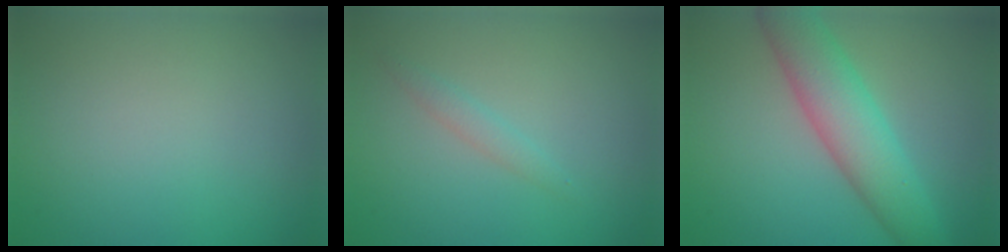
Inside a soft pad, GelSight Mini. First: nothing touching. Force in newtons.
{"total": 1.2, "press": 1.2, "slide": 0.1}
{"total": 6.2, "press": 6.2, "slide": 0.2}